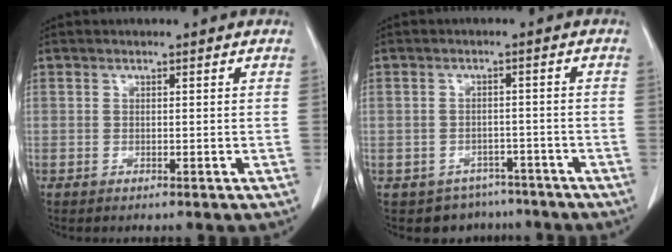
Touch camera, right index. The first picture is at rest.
{"total": 5.8, "force": [-4.4, 3.8, -0.2], "torque": [0.016, 0.020, -0.056]}